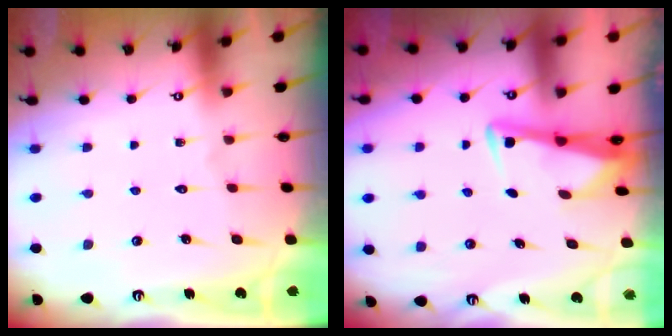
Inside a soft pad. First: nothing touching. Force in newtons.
{"total": 3.4, "press": 3.4, "slide": 0.4}